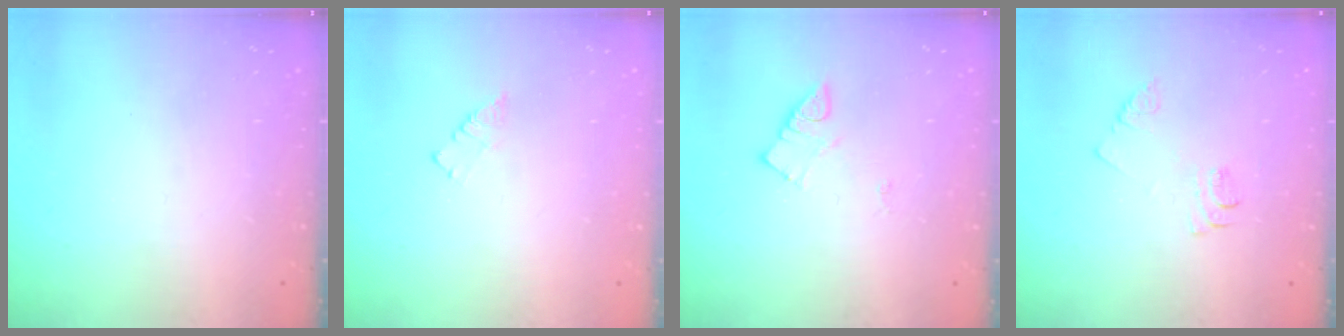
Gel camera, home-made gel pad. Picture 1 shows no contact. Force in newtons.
{"total": 2.9, "press": 2.9, "slide": 0.4}
{"total": 4.2, "press": 4.1, "slide": 0.6}
{"total": 5.5, "press": 5.5, "slide": 0.5}